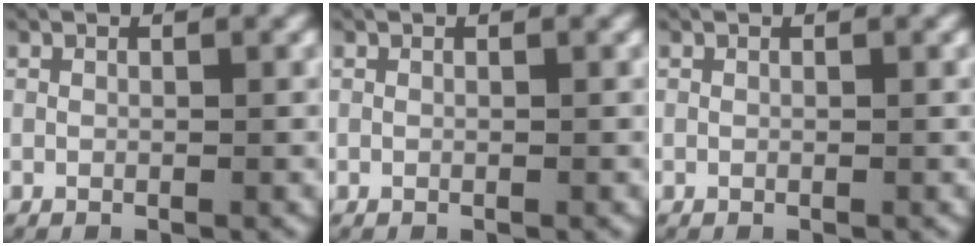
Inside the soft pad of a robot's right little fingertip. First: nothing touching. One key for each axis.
{"total": 0.0}
{"total": 0.0}